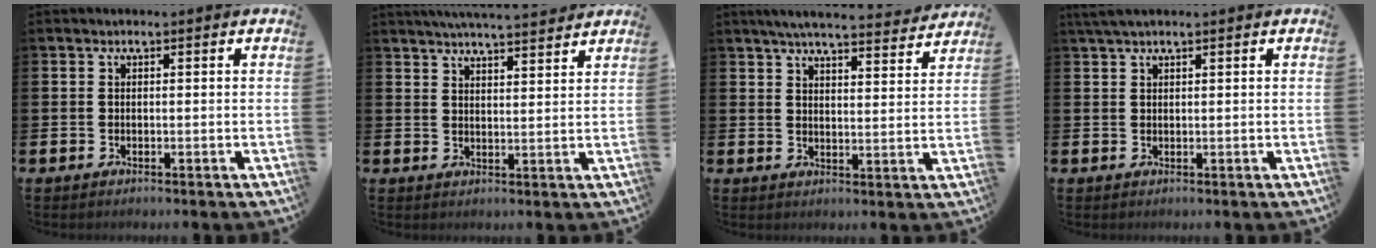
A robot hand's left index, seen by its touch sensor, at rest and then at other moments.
{"total": 5.2, "force": [5.1, -0.3, 0.9], "torque": [-0.028, -0.024, 0.091]}
{"total": 5.8, "force": [5.5, 0.3, 1.7], "torque": [-0.041, -0.034, 0.095]}
{"total": 0.8, "force": [0.7, 0.1, 0.3], "torque": [-0.005, 0.002, 0.012]}